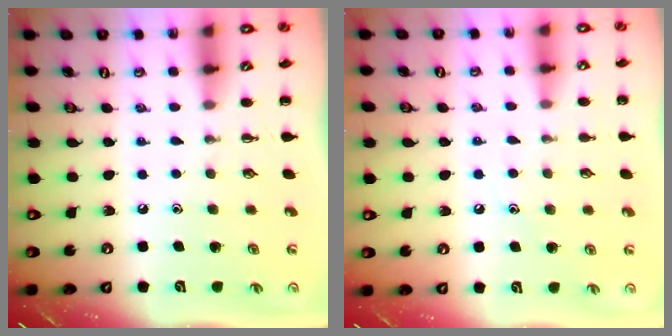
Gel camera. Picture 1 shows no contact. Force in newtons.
{"total": 6.9, "press": 6.6, "slide": 1.8}